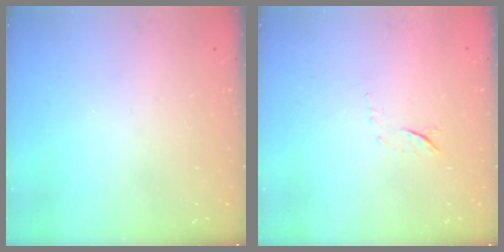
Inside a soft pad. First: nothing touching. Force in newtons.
{"total": 6.1, "press": 5.9, "slide": 1.5}